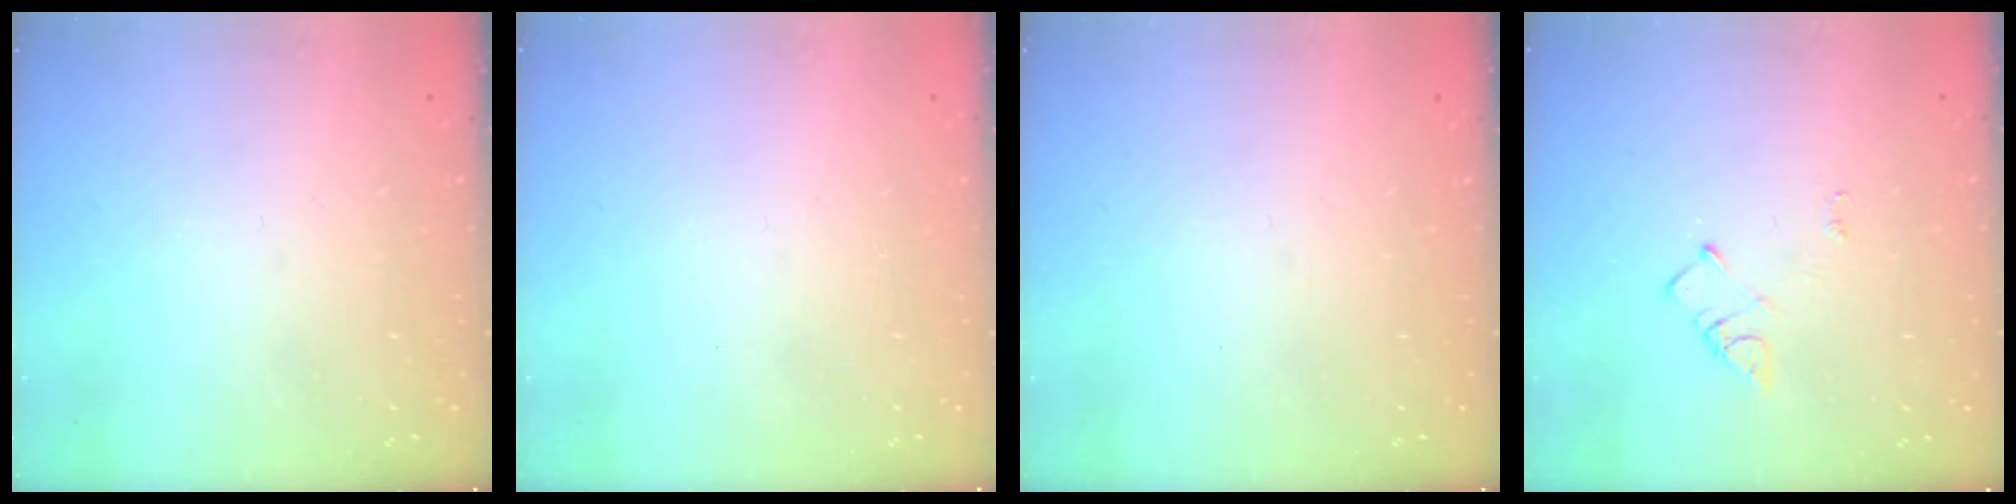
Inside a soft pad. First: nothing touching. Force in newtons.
{"total": 1.6, "press": 1.6, "slide": 0.1}
{"total": 0.0}
{"total": 4.2, "press": 4.2, "slide": 0.5}